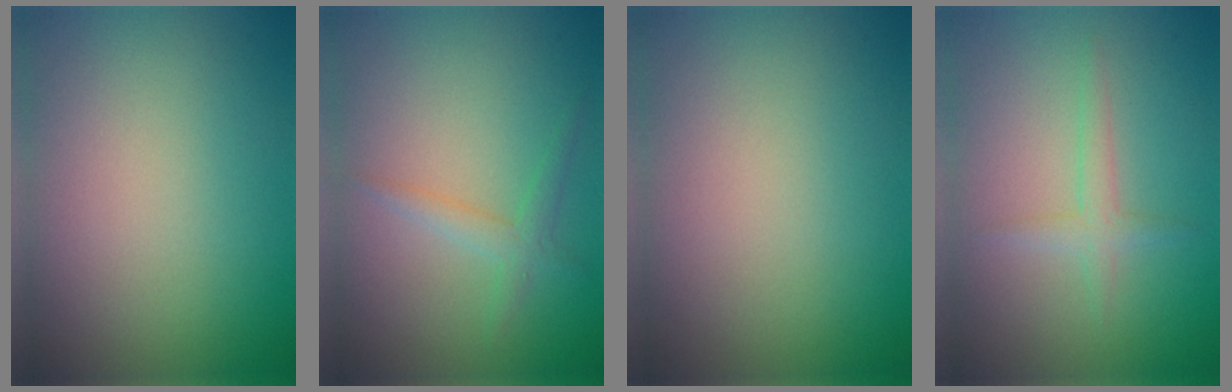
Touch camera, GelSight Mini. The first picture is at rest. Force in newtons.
{"total": 1.8, "press": 1.8, "slide": 0.0}
{"total": 0.0}
{"total": 1.6, "press": 1.6, "slide": 0.1}